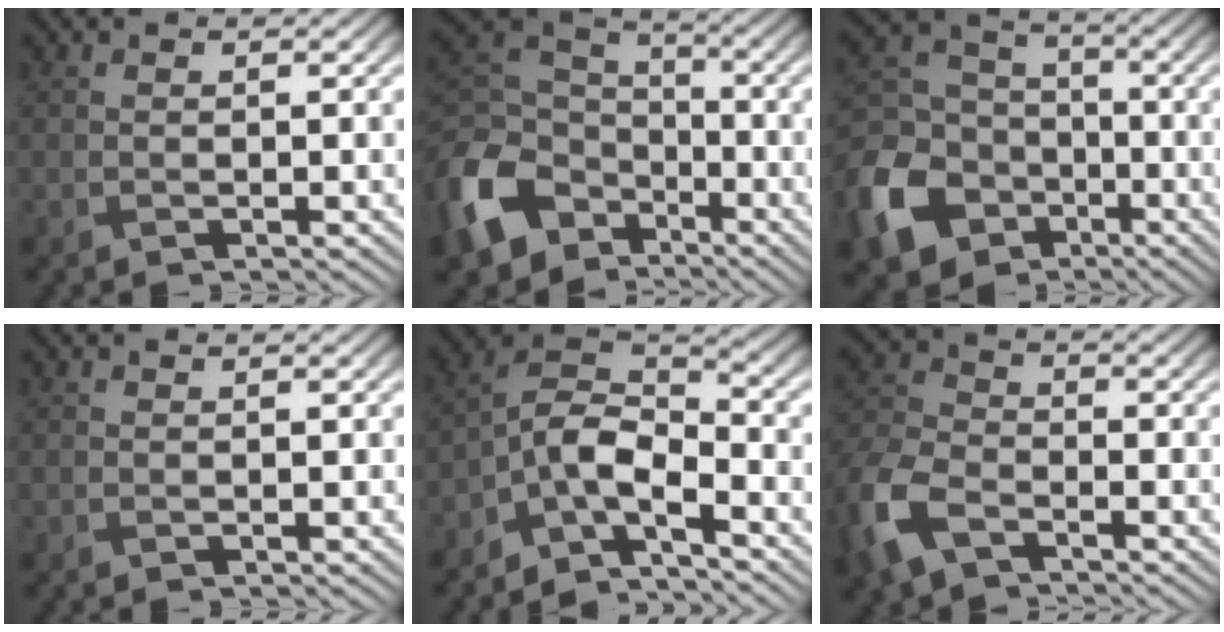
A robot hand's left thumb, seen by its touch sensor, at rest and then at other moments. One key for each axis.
{"total": 14.2, "fx": -6.8, "fy": 10.4, "fz": 6.8, "tx": -0.224, "ty": -0.032, "tz": -0.135}
{"total": 13.9, "fx": -6.1, "fy": 10.7, "fz": 6.4, "tx": -0.211, "ty": -0.038, "tz": -0.124}
{"total": 0.0}
{"total": 8.4, "fx": -5.5, "fy": 3.2, "fz": 5.5, "tx": -0.099, "ty": 0.008, "tz": -0.128}
{"total": 8.6, "fx": -4.7, "fy": 4.8, "fz": 5.3, "tx": -0.146, "ty": -0.017, "tz": -0.105}